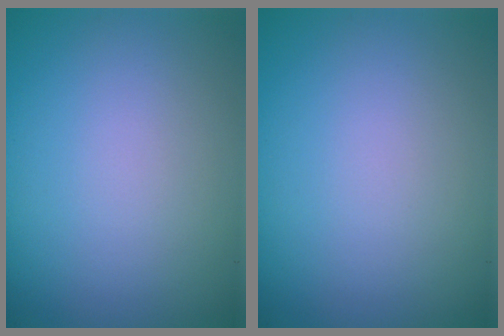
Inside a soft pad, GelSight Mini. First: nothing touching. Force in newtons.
{"total": 0.0}